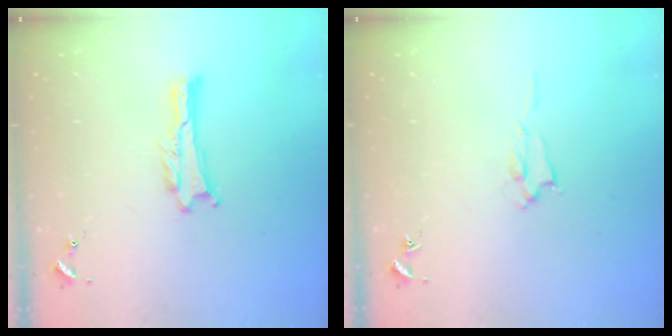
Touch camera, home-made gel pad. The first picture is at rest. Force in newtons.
{"total": 1.4, "press": 1.4, "slide": 0.2}